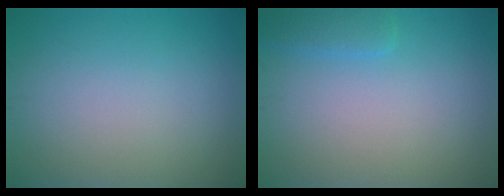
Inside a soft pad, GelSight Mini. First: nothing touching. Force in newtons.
{"total": 1.6, "press": 1.6, "slide": 0.1}